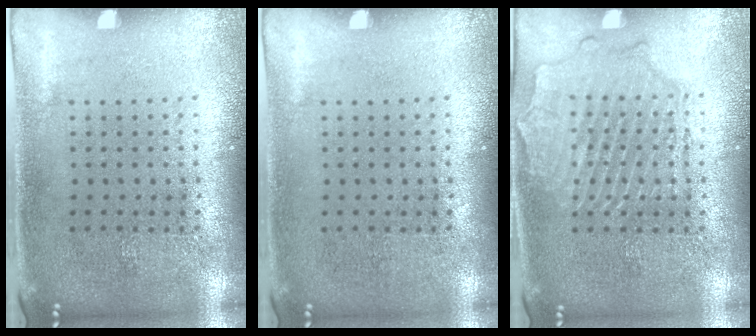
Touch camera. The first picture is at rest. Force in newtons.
{"total": 0.0}
{"total": 2.6, "press": 2.6, "slide": 0.2}